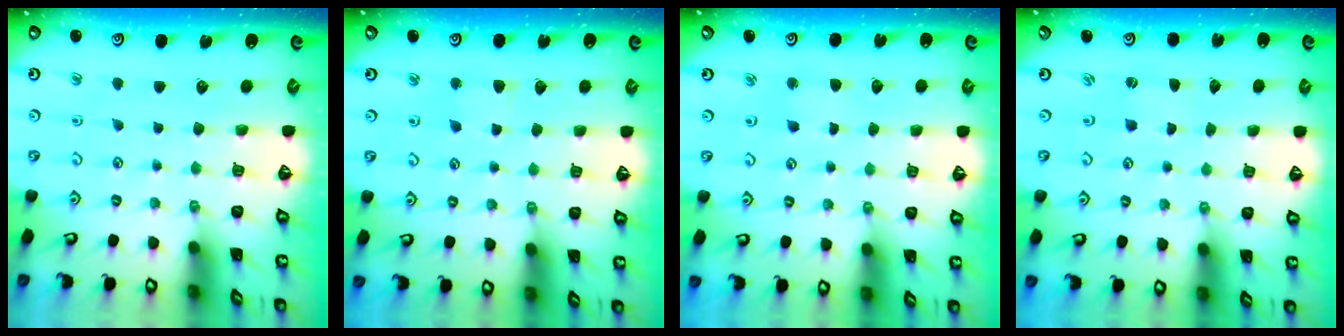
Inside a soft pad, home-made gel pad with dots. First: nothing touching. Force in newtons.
{"total": 2.7, "press": 2.7, "slide": 0.4}
{"total": 3.0, "press": 3.0, "slide": 0.3}
{"total": 0.0}